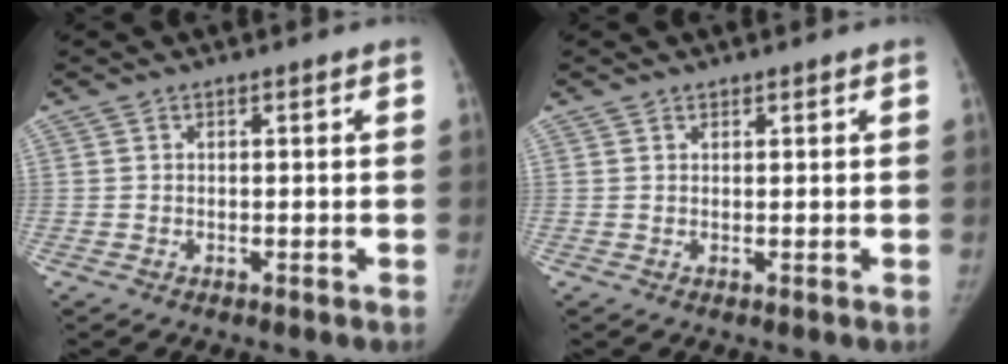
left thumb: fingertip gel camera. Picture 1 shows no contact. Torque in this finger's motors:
{"motor_torque": [-0.33, -0.10, -0.41, 0.00, -0.06]}